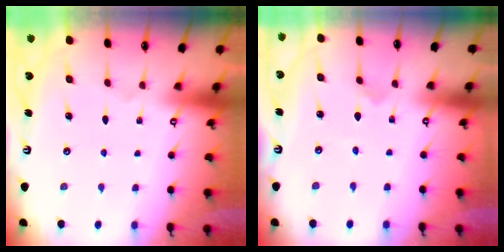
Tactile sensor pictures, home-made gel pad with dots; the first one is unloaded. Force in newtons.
{"total": 0.0}